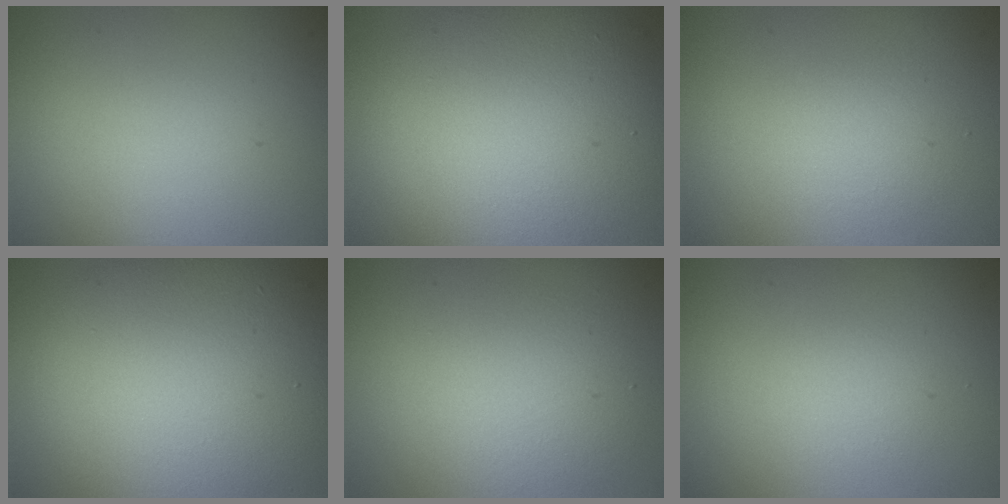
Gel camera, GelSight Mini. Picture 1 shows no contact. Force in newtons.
{"total": 11.0, "press": 11.0, "slide": 0.4}
{"total": 1.9, "press": 1.9, "slide": 0.1}
{"total": 10.8, "press": 10.8, "slide": 0.4}
{"total": 2.0, "press": 2.0, "slide": 0.2}
{"total": 1.2, "press": 1.2, "slide": 0.1}